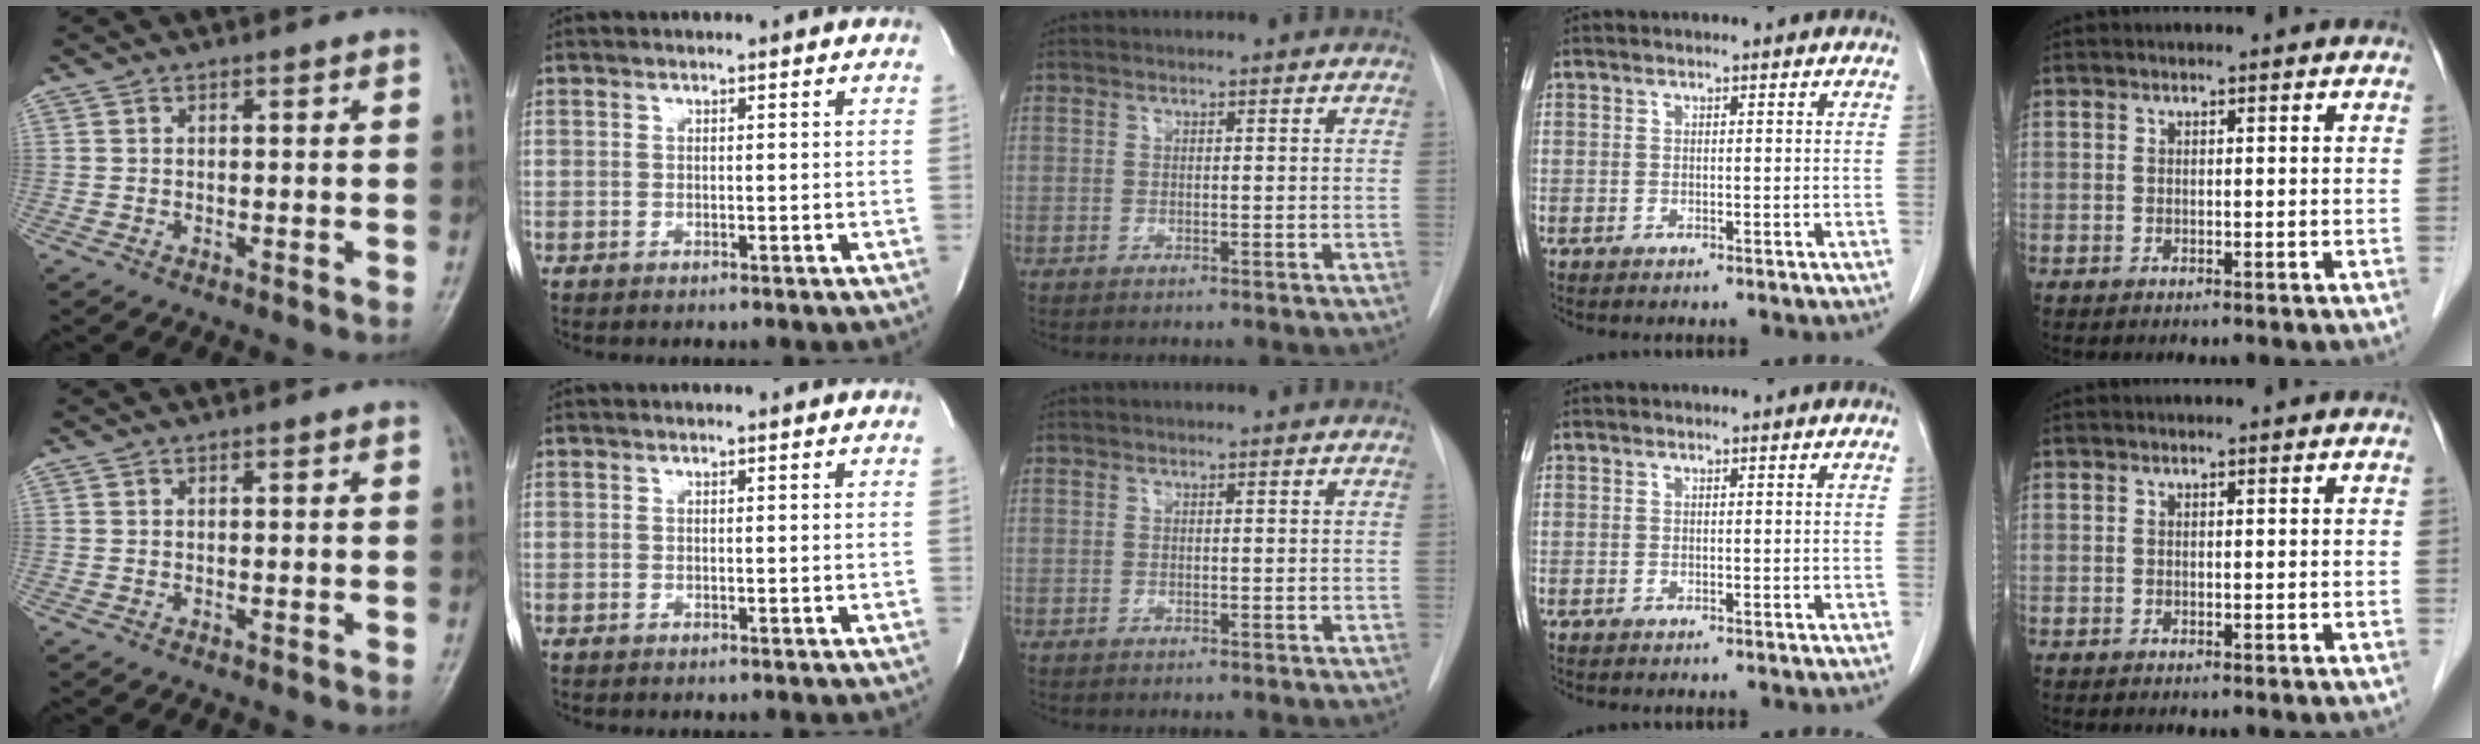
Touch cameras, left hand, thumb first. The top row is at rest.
{}